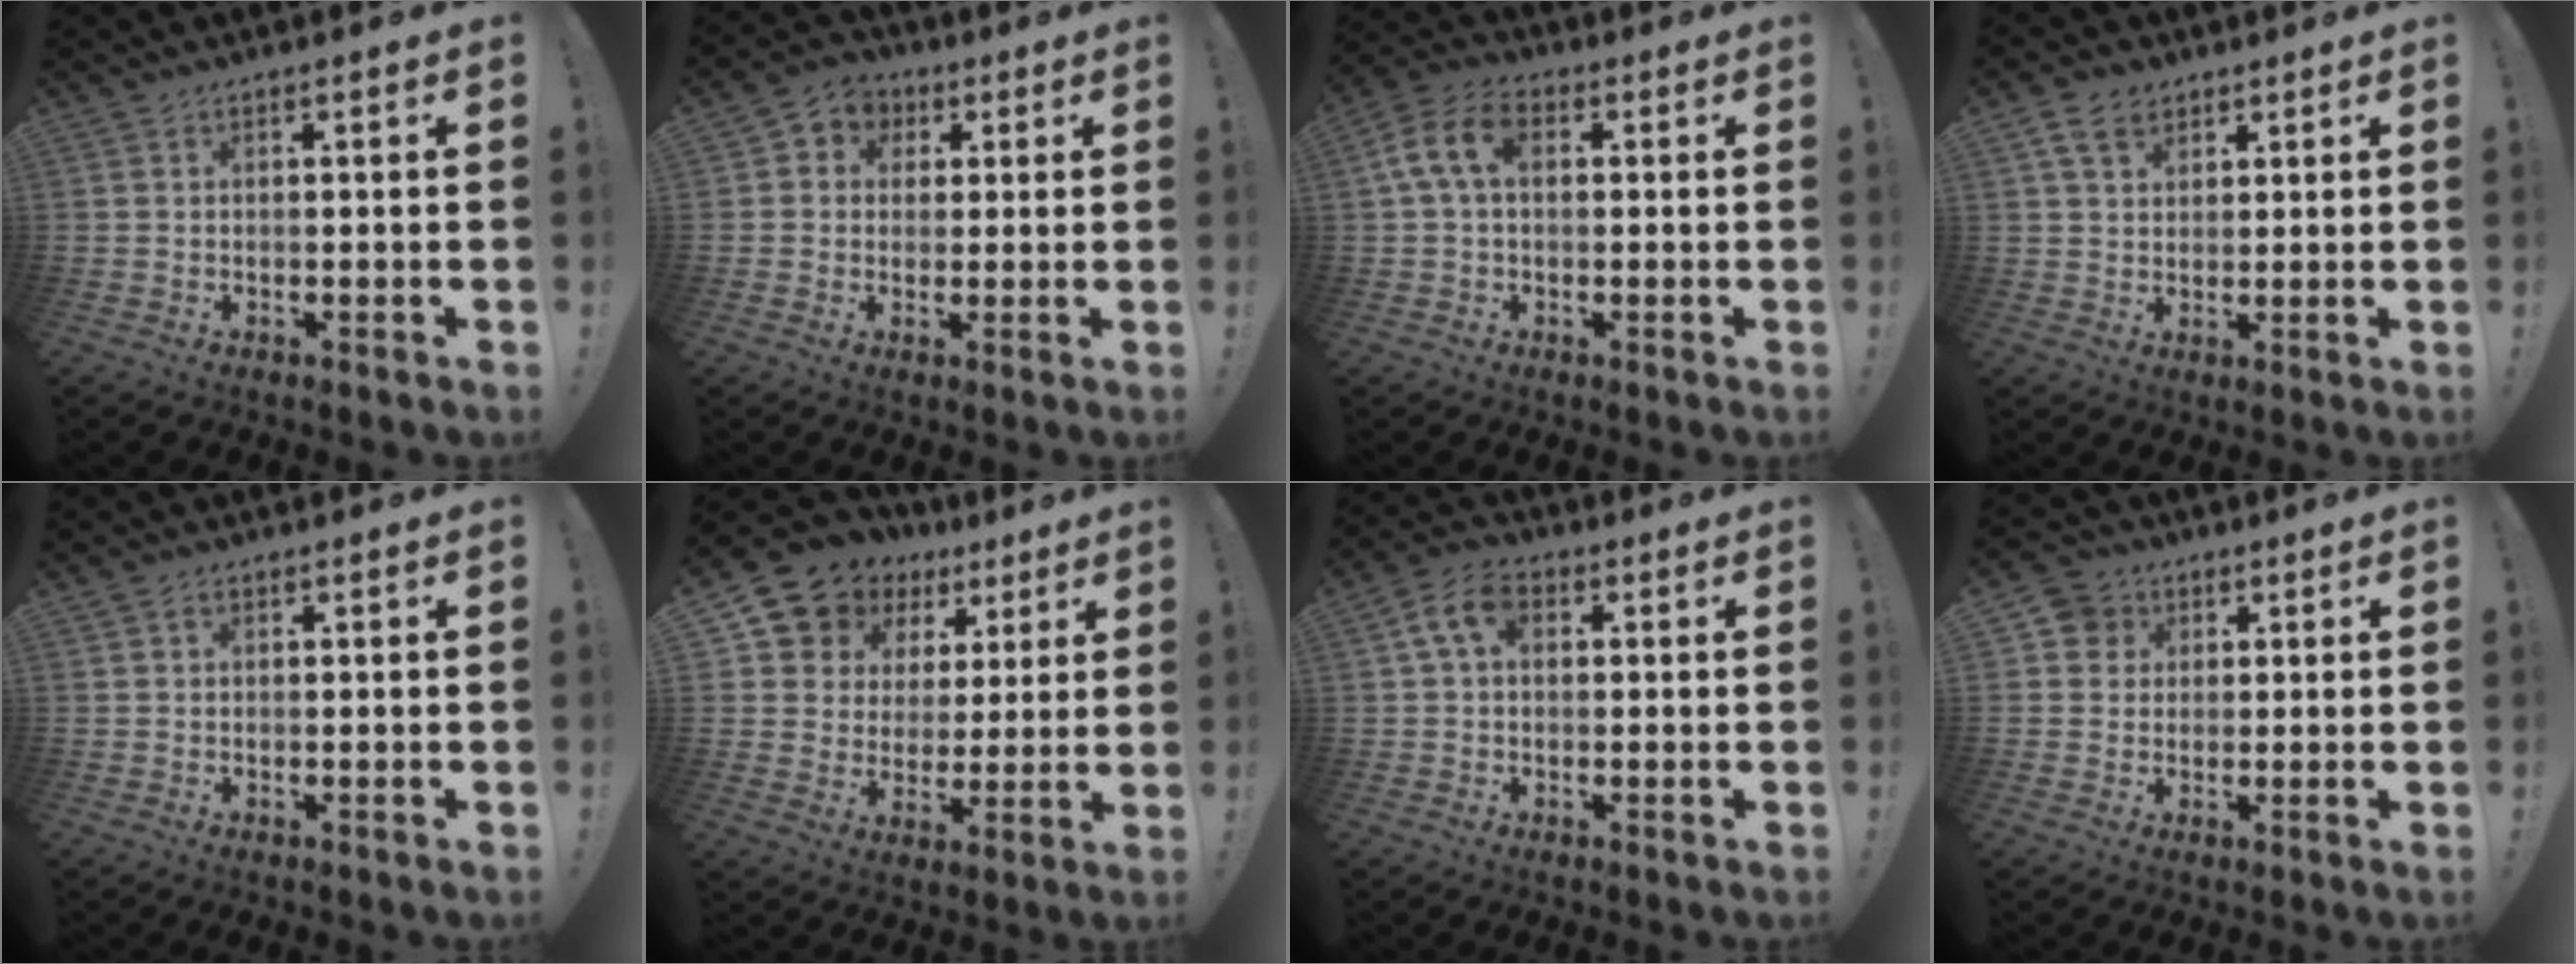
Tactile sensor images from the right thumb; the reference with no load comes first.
{"total": 5.7, "force": [0.2, 5.5, 1.7], "torque": [-0.020, 0.005, 0.008]}
{"total": 10.1, "force": [2.0, 6.3, 7.6], "torque": [-0.158, 0.013, 0.040]}
{"total": 6.8, "force": [3.9, 4.6, 3.0], "torque": [-0.053, -0.008, 0.076]}
{"total": 0.8, "force": [0.4, 0.7, 0.2], "torque": [-0.002, 0.001, 0.006]}
{"total": 9.6, "force": [5.8, 7.5, 1.8], "torque": [-0.040, -0.051, 0.117]}
{"total": 7.6, "force": [2.0, 5.1, 5.3], "torque": [-0.109, 0.010, 0.042]}
{"total": 5.6, "force": [1.7, 5.2, 1.3], "torque": [-0.026, -0.001, 0.035]}